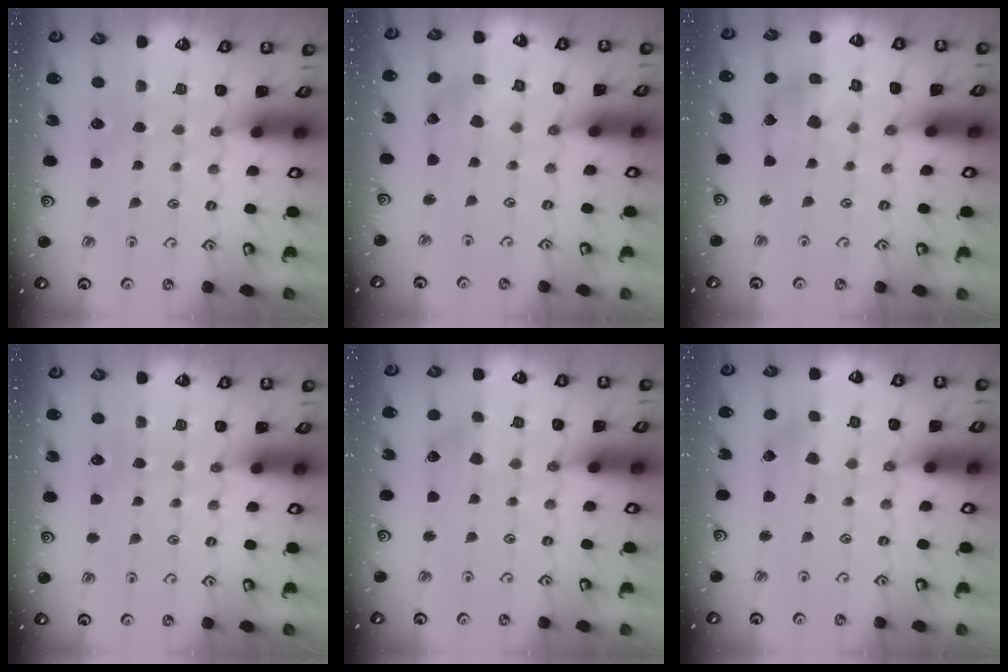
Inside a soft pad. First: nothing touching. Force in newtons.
{"total": 1.5, "press": 1.5, "slide": 0.3}
{"total": 10.2, "press": 10.1, "slide": 1.5}
{"total": 0.0}
{"total": 2.4, "press": 2.3, "slide": 0.4}
{"total": 1.9, "press": 1.9, "slide": 0.2}